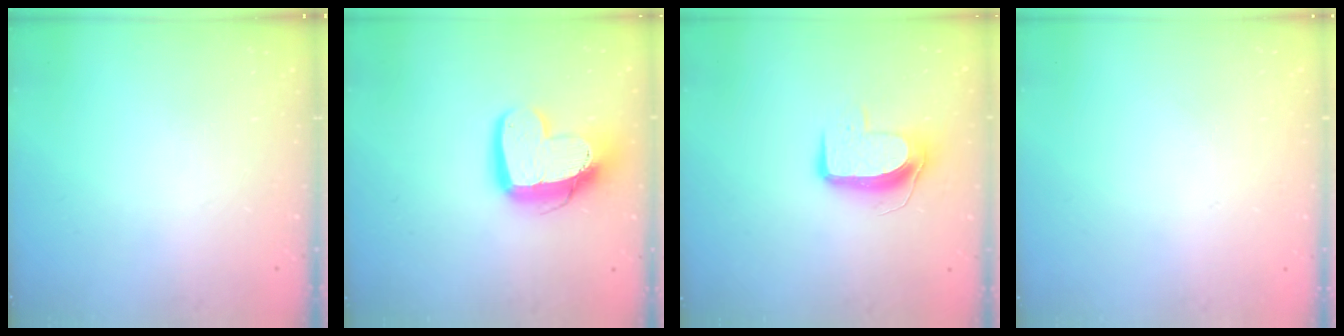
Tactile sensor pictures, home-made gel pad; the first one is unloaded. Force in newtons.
{"total": 14.0, "press": 13.9, "slide": 1.7}
{"total": 9.2, "press": 9.1, "slide": 0.5}
{"total": 0.0}